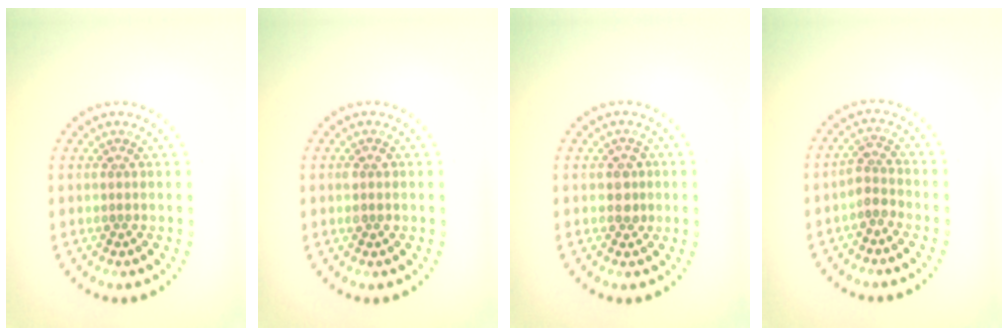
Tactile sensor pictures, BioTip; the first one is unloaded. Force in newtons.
{"total": 1.4, "press": 1.4, "slide": 0.1}
{"total": 1.8, "press": 1.7, "slide": 0.4}
{"total": 1.9, "press": 1.6, "slide": 1.0}